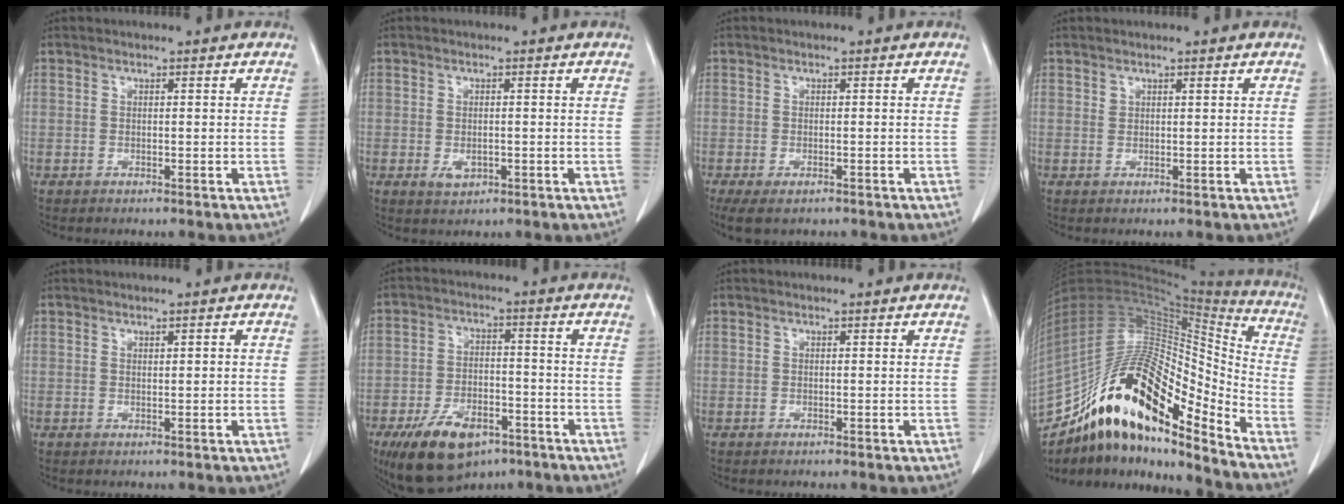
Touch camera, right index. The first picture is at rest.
{"total": 2.4, "force": [-0.6, 1.6, 1.7], "torque": [-0.026, 0.001, 0.000]}
{"total": 5.5, "force": [-3.9, 2.3, 3.1], "torque": [-0.054, -0.013, -0.059]}
{"total": 0.6, "force": [0.6, 0.2, 0.1], "torque": [0.003, -0.001, 0.011]}
{"total": 0.7, "force": [0.2, 0.2, 0.7], "torque": [-0.013, 0.001, 0.005]}
{"total": 12.0, "force": [-7.4, 6.0, 7.3], "torque": [-0.132, -0.005, -0.119]}
{"total": 0.0}
{"total": 26.4, "force": [-16.5, 7.6, 19.2], "torque": [-0.368, 0.017, -0.285]}